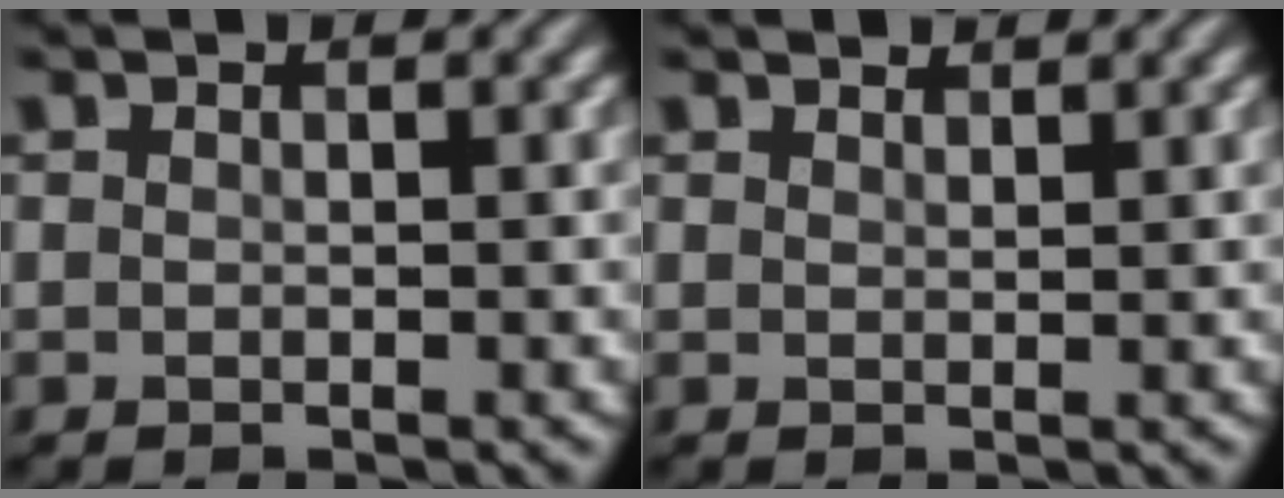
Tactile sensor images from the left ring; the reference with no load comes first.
{"total": 1.7, "force": [1.6, 0.2, 0.3], "torque": [-0.011, 0.001, 0.023]}